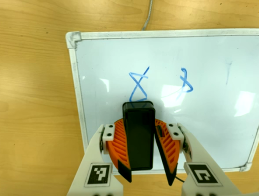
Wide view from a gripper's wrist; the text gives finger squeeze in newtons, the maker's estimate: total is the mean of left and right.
{"total": 8.8, "left": 9.1, "right": 8.5}